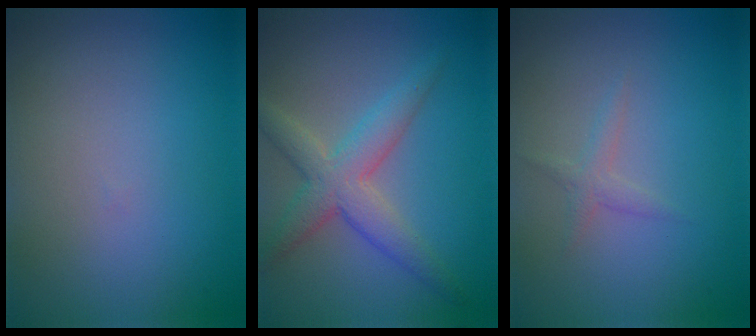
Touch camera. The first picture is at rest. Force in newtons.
{"total": 4.3, "press": 4.3, "slide": 0.1}
{"total": 1.0, "press": 1.0, "slide": 0.0}